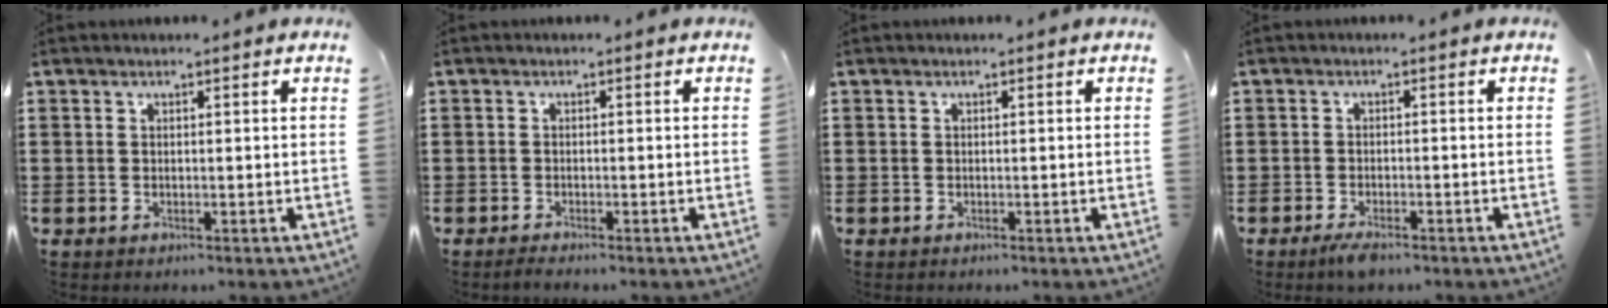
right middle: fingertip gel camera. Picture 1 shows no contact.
{"total": 1.0, "force": [-1.0, 0.2, 0.2], "torque": [-0.006, 0.000, -0.019]}
{"total": 0.0}
{"total": 2.2, "force": [-1.8, 0.6, 1.3], "torque": [-0.036, -0.003, -0.038]}